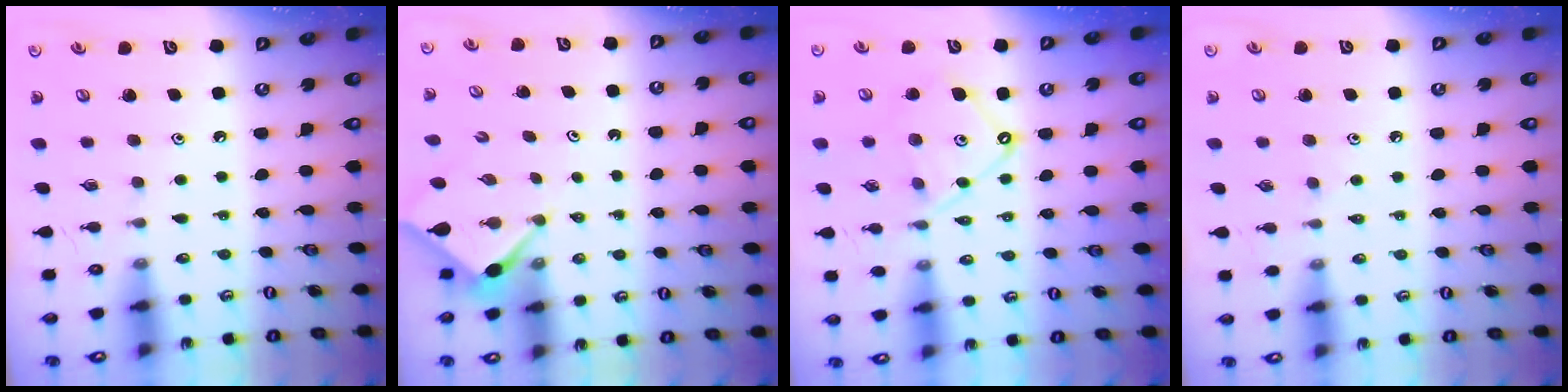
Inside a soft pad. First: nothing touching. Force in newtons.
{"total": 3.1, "press": 3.1, "slide": 0.3}
{"total": 11.4, "press": 11.4, "slide": 1.0}
{"total": 2.1, "press": 2.1, "slide": 0.4}